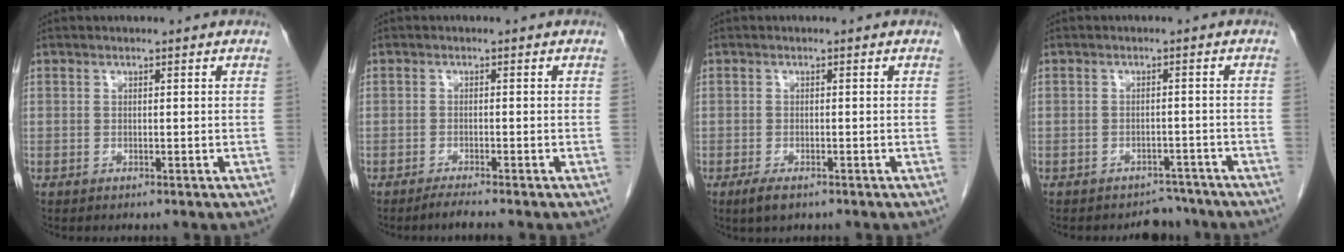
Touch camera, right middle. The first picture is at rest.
{"total": 2.2, "force": [-1.9, -0.5, 0.9], "torque": [-0.022, -0.004, -0.035]}
{"total": 2.6, "force": [-1.6, 0.9, 1.8], "torque": [-0.038, -0.004, -0.024]}
{"total": 4.0, "force": [-3.6, 1.8, -0.1], "torque": [0.006, 0.010, -0.050]}